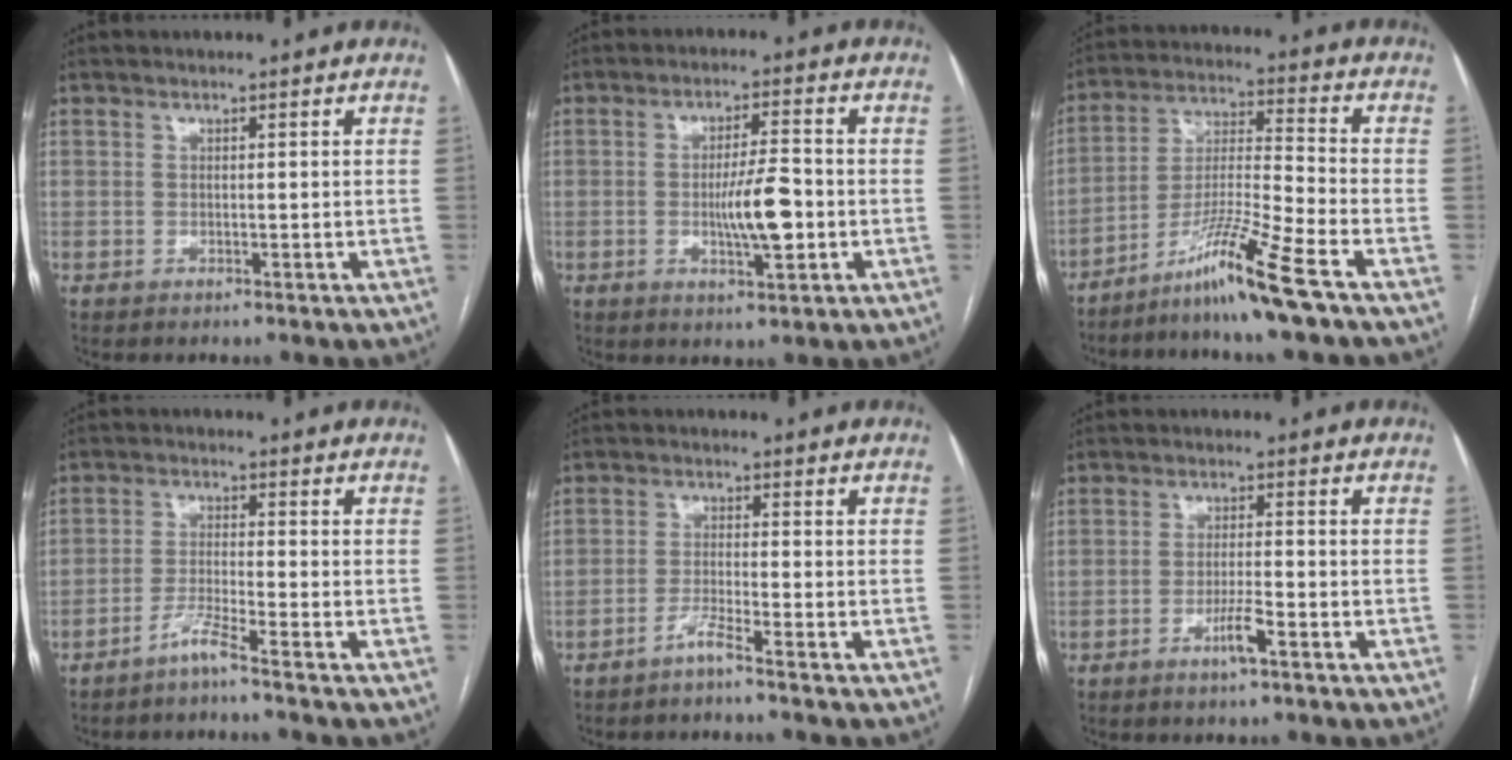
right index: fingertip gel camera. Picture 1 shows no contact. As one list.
[{"total": 7.2, "force": [-1.3, 1.2, 6.9], "torque": [-0.121, -0.003, -0.022]}, {"total": 11.3, "force": [-7.5, -1.3, 8.4], "torque": [-0.164, -0.025, -0.140]}, {"total": 3.5, "force": [-2.8, -1.2, 1.7], "torque": [-0.038, -0.011, -0.062]}, {"total": 2.6, "force": [-2.1, -0.9, 1.2], "torque": [-0.027, -0.003, -0.046]}, {"total": 3.6, "force": [-2.0, -0.1, 3.0], "torque": [-0.059, -0.005, -0.038]}]